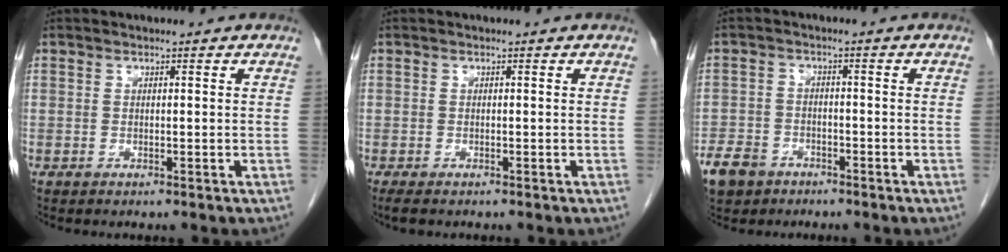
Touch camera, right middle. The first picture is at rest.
{"total": 2.1, "force": [-1.7, 0.6, 1.2], "torque": [-0.021, -0.008, -0.023]}
{"total": 6.4, "force": [-4.4, 4.3, 1.9], "torque": [-0.045, 0.005, -0.076]}